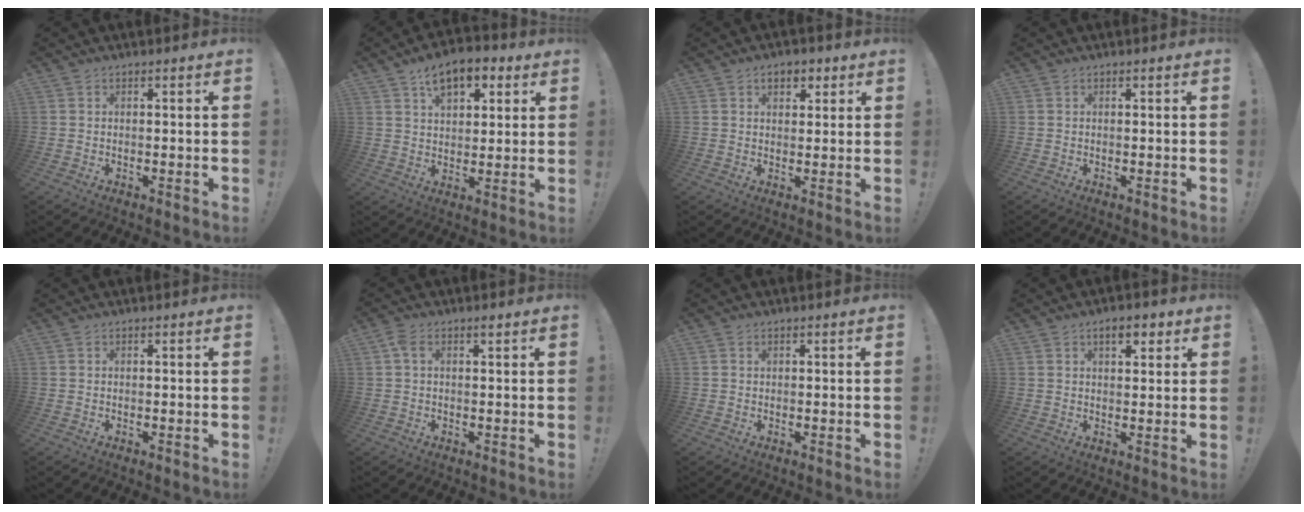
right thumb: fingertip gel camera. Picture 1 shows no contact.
{"total": 10.5, "force": [5.6, 6.2, 6.4], "torque": [-0.094, -0.012, 0.104]}
{"total": 4.6, "force": [2.2, 3.0, 2.6], "torque": [-0.035, 0.002, 0.036]}
{"total": 0.0}
{"total": 0.0}
{"total": 2.0, "force": [0.9, 0.8, 1.6], "torque": [-0.028, 0.001, 0.014]}
{"total": 0.5, "force": [0.2, 0.4, -0.2], "torque": [0.010, -0.001, 0.004]}
{"total": 5.2, "force": [2.9, 2.3, 3.7], "torque": [-0.045, -0.008, 0.045]}